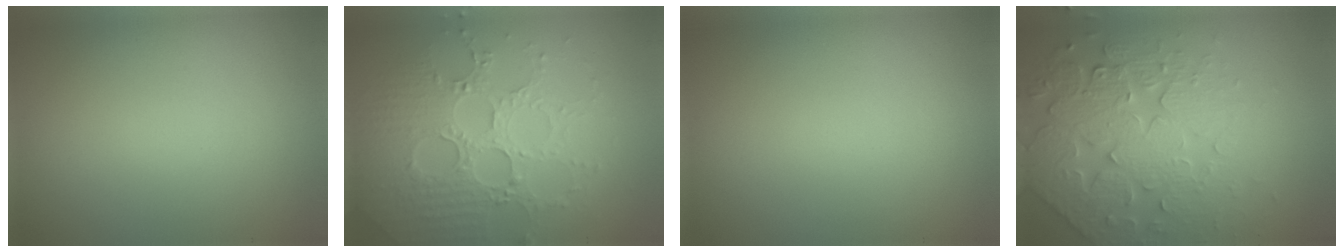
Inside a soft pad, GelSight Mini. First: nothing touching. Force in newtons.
{"total": 5.1, "press": 4.5, "slide": 2.3}
{"total": 0.0}
{"total": 7.5, "press": 5.9, "slide": 4.7}